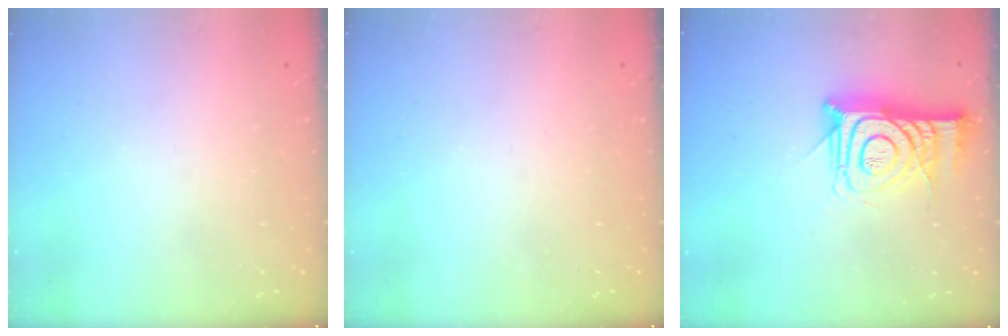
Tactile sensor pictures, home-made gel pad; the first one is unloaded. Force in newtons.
{"total": 0.0}
{"total": 13.9, "press": 13.9, "slide": 1.2}